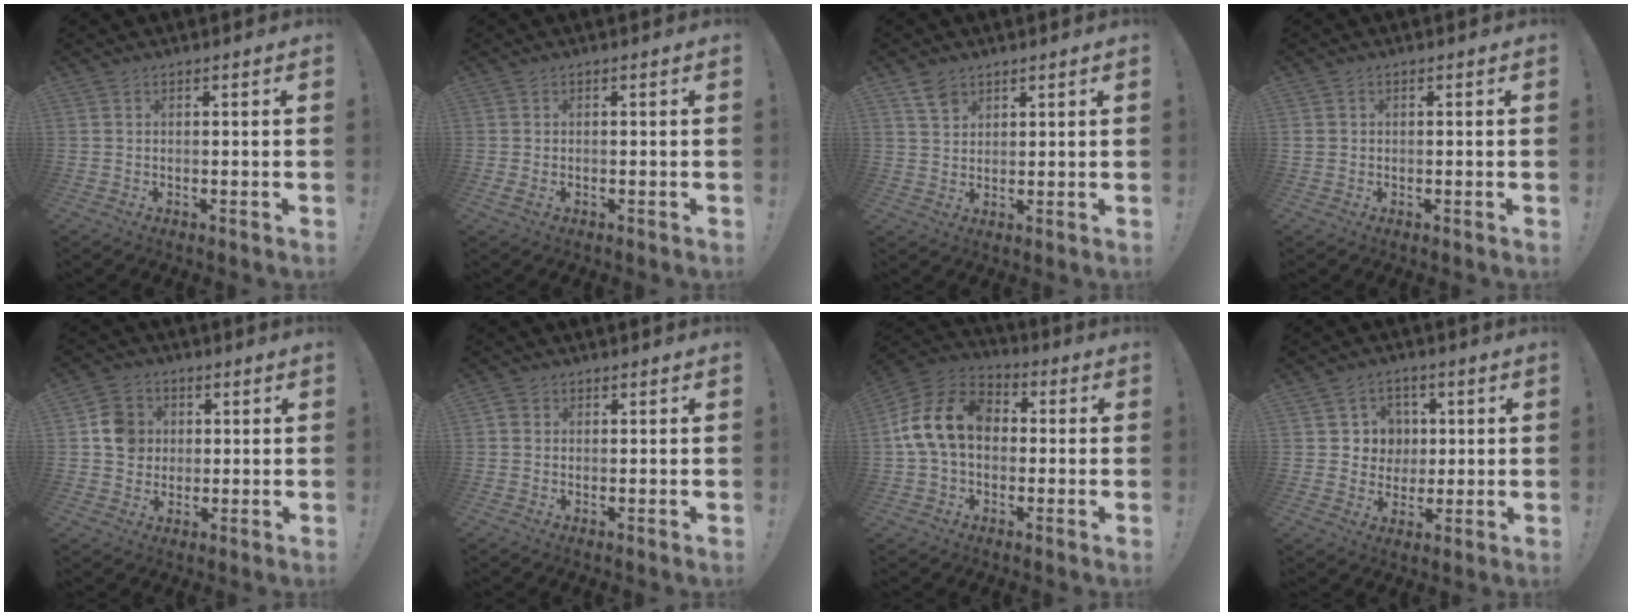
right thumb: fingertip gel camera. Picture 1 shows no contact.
{"total": 0.9, "force": [0.1, 0.5, 0.8], "torque": [-0.007, -0.001, 0.001]}
{"total": 5.2, "force": [3.5, 3.5, 1.6], "torque": [-0.023, -0.016, 0.066]}
{"total": 1.0, "force": [-0.2, 0.9, 0.4], "torque": [-0.005, 0.003, -0.004]}
{"total": 8.8, "force": [1.6, 8.2, 2.7], "torque": [-0.030, 0.001, 0.035]}
{"total": 1.7, "force": [0.4, 1.5, 0.7], "torque": [-0.006, 0.000, 0.005]}
{"total": 16.2, "force": [1.8, 11.7, 11.0], "torque": [-0.201, 0.020, 0.036]}
{"total": 7.2, "force": [1.1, 7.1, 0.7], "torque": [-0.013, -0.012, 0.026]}